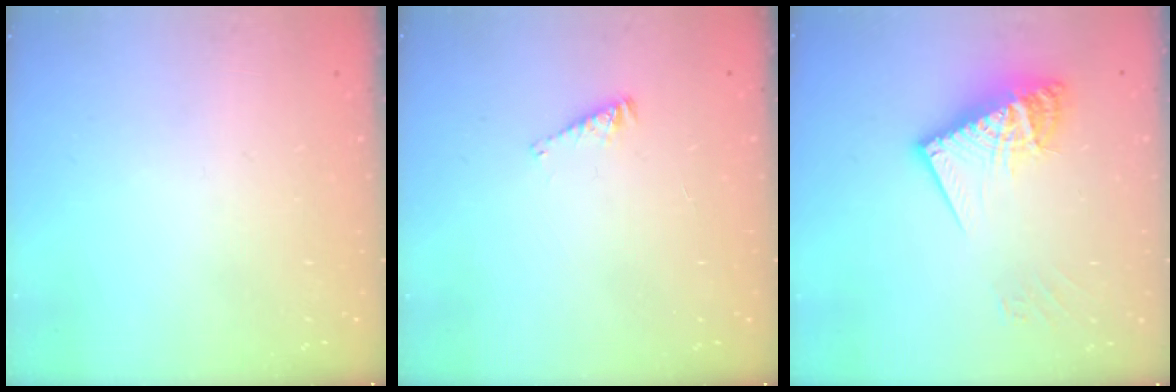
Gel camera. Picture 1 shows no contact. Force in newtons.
{"total": 2.4, "press": 2.4, "slide": 0.4}
{"total": 15.9, "press": 15.8, "slide": 1.7}